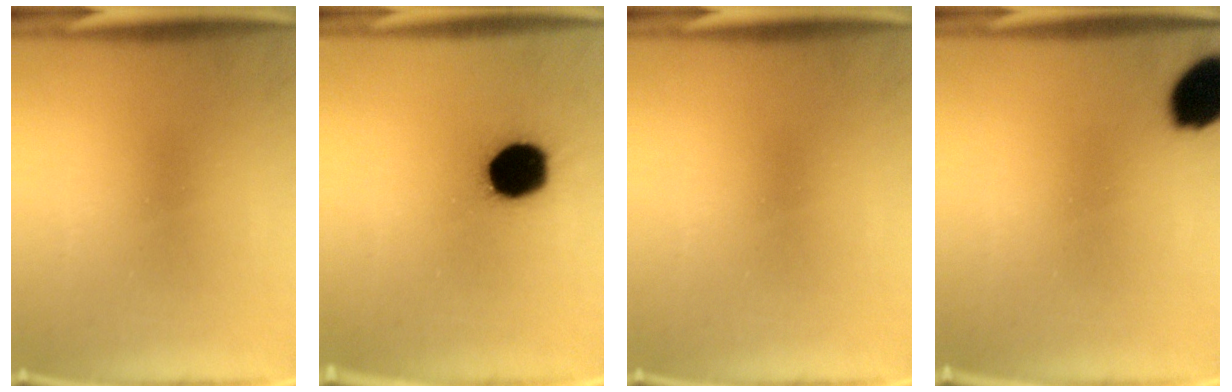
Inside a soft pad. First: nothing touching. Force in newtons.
{"total": 19.8}
{"total": 0.0}
{"total": 11.9}